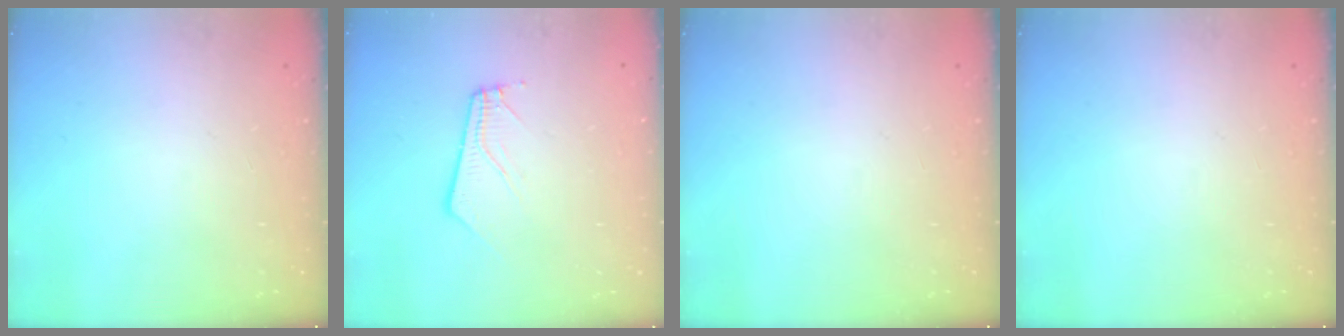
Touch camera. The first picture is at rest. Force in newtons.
{"total": 3.9, "press": 3.9, "slide": 0.2}
{"total": 0.0}
{"total": 0.0}